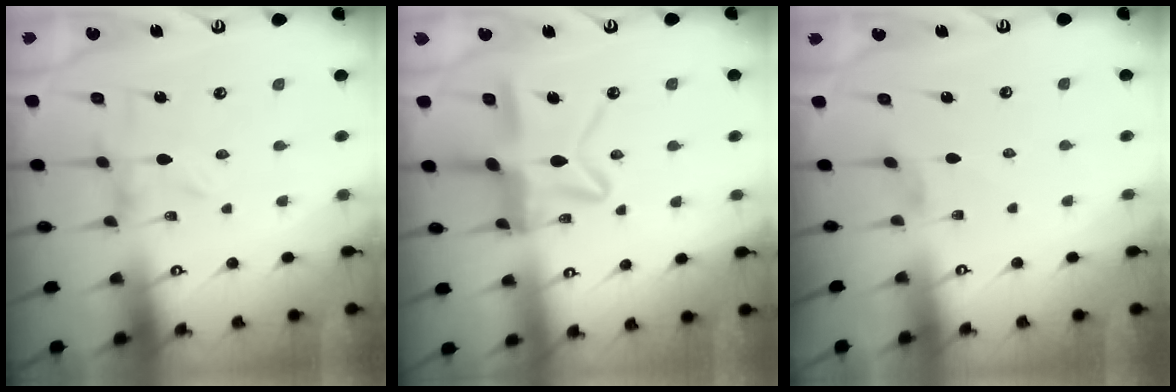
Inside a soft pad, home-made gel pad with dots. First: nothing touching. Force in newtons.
{"total": 13.5, "press": 13.5, "slide": 1.2}
{"total": 1.1, "press": 1.1, "slide": 0.3}